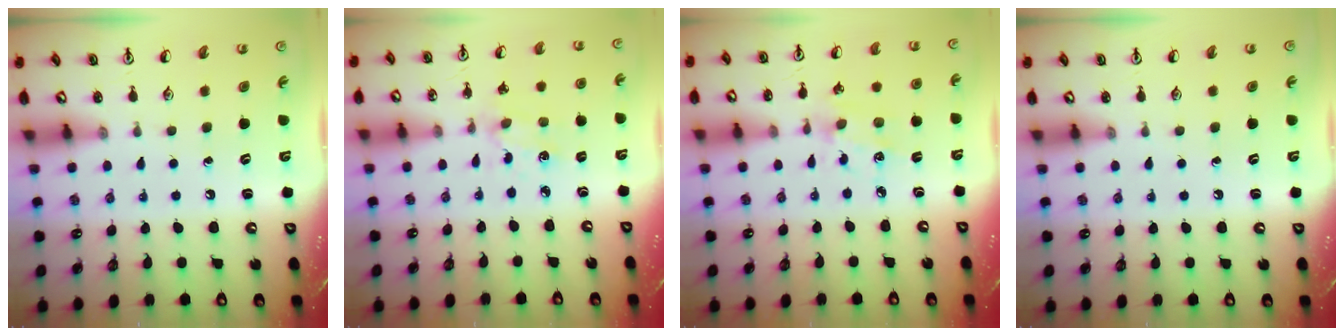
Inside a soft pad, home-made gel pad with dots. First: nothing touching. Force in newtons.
{"total": 2.0, "press": 2.0, "slide": 0.2}
{"total": 5.0, "press": 4.7, "slide": 1.6}
{"total": 0.0}